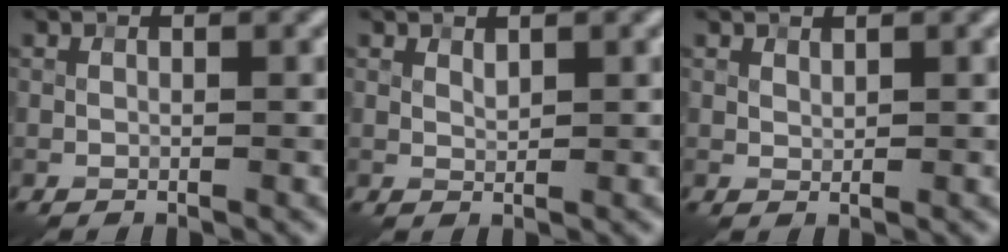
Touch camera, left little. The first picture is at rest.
{"total": 0.6, "force": [0.5, -0.1, 0.3], "torque": [-0.013, -0.005, 0.016]}
{"total": 0.7, "force": [0.7, -0.1, 0.0], "torque": [-0.006, -0.003, 0.020]}